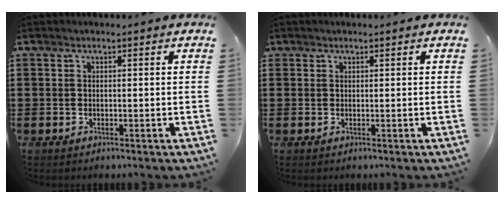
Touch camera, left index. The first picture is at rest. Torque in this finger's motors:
{"motor_torque": [0.15, -0.13, -0.01, 0.00]}